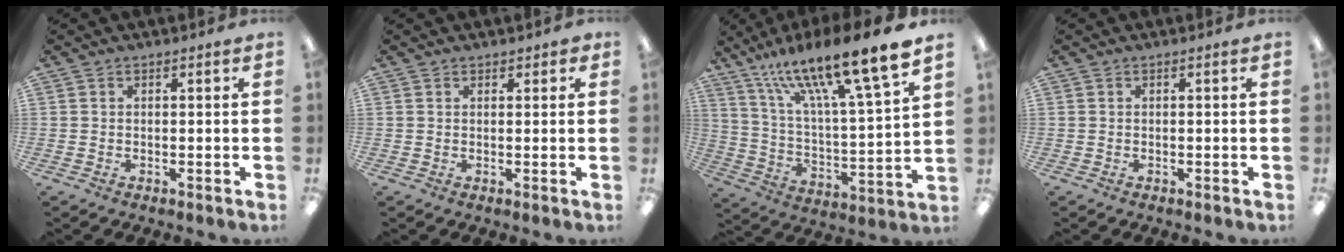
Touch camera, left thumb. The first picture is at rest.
{"total": 1.5, "force": [1.2, 0.8, 0.3], "torque": [0.002, -0.001, 0.020]}
{"total": 19.8, "force": [15.7, 2.4, 11.8], "torque": [-0.205, -0.107, 0.255]}
{"total": 0.0}